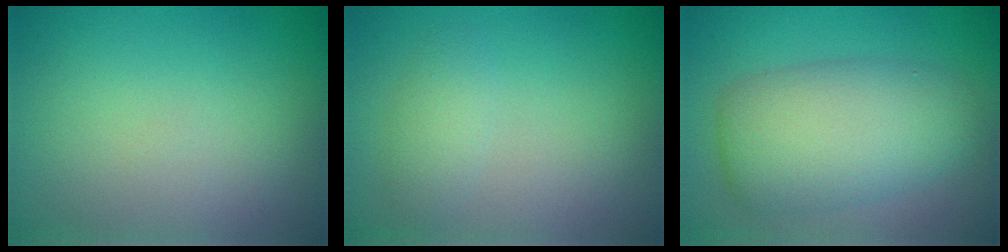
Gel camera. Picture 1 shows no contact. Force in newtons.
{"total": 1.8, "press": 1.8, "slide": 0.1}
{"total": 7.5, "press": 7.5, "slide": 0.1}